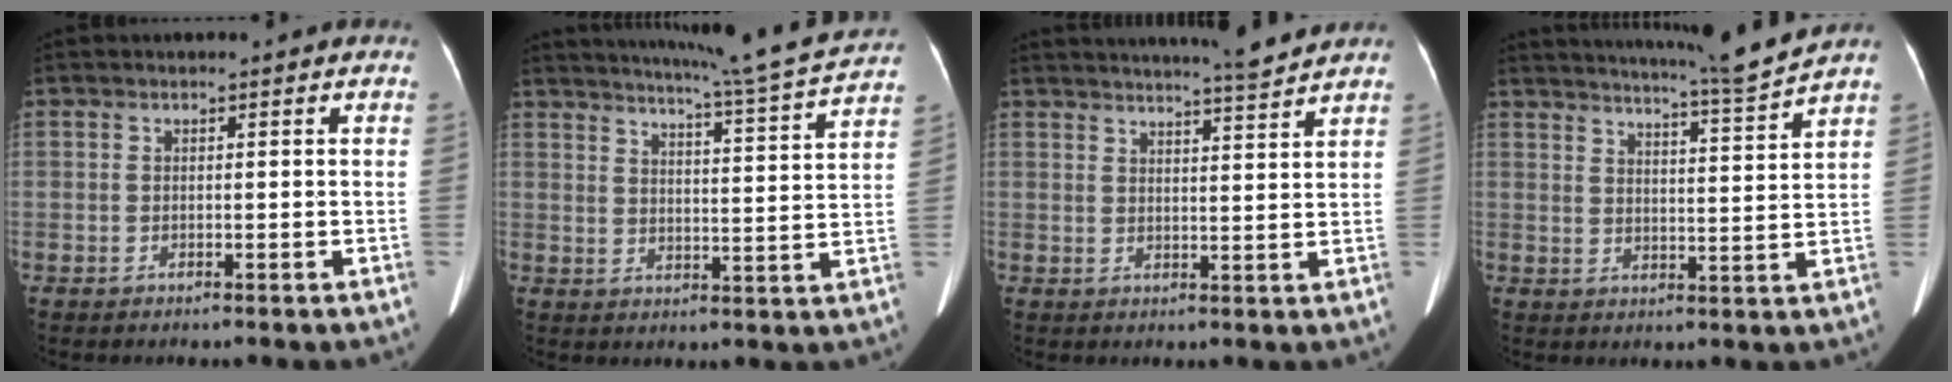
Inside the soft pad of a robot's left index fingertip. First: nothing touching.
{"total": 16.3, "force": [15.1, -1.8, 6.1], "torque": [-0.105, -0.041, 0.191]}
{"total": 8.9, "force": [8.3, -1.3, 2.9], "torque": [-0.047, -0.005, 0.111]}
{"total": 10.7, "force": [9.9, -2.5, 3.2], "torque": [-0.061, -0.038, 0.144]}